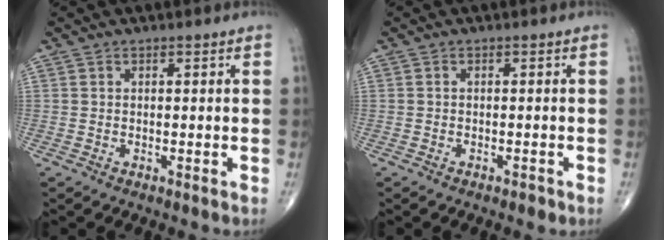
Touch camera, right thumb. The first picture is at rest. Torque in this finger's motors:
{"motor_torque": [0.24, 0.00, -0.03, -0.18, 0.06]}